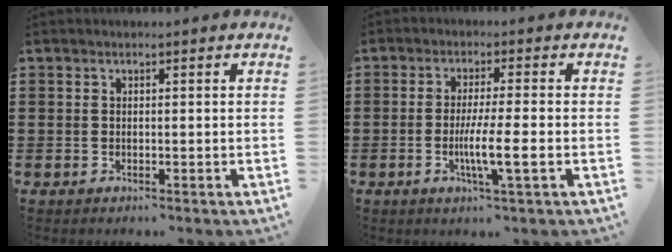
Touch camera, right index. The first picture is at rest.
{"total": 6.3, "force": [-1.6, 0.3, 6.1], "torque": [-0.116, -0.015, -0.031]}